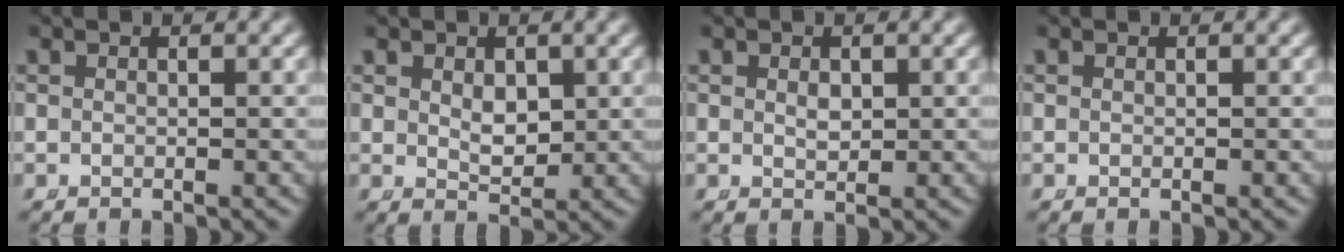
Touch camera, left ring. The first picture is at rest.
{"total": 2.1, "force": [0.8, 1.2, 1.6], "torque": [-0.026, -0.023, 0.027]}
{"total": 1.1, "force": [0.2, 0.7, 0.8], "torque": [-0.017, -0.016, 0.013]}
{"total": 0.0}